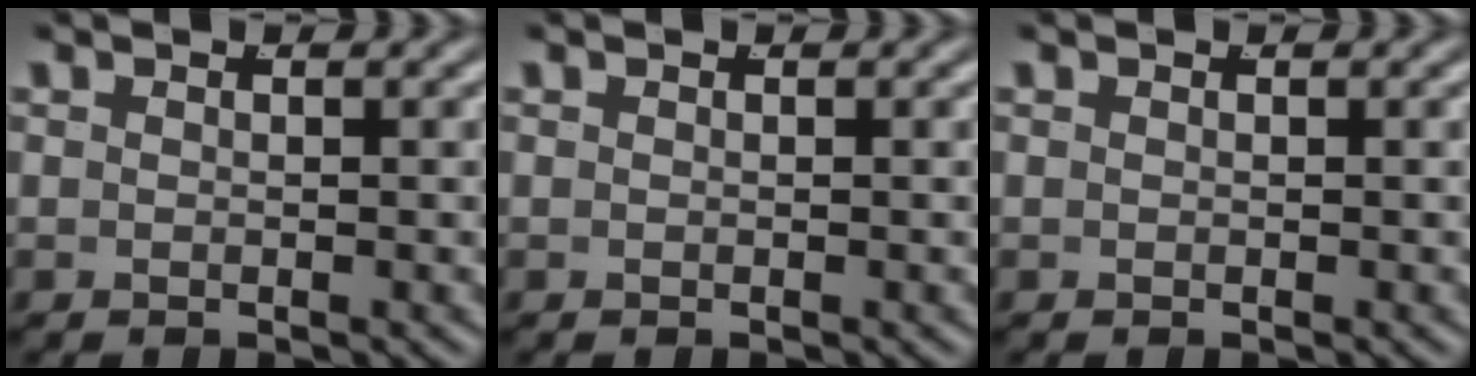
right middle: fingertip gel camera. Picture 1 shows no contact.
{"total": 0.0}
{"total": 0.0}